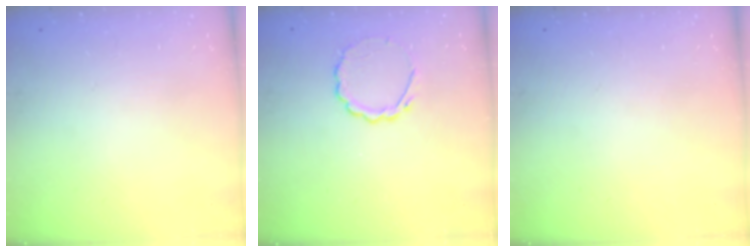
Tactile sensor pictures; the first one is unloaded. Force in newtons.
{"total": 4.9, "press": 4.6, "slide": 1.5}
{"total": 0.0}